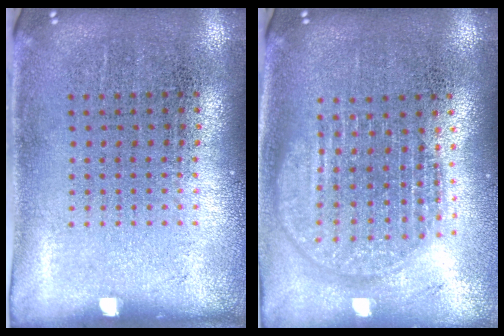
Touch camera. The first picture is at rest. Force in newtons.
{"total": 1.8, "press": 1.6, "slide": 0.9}